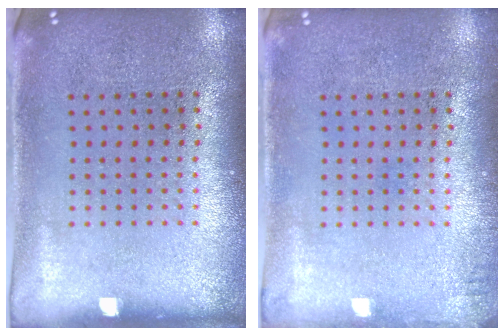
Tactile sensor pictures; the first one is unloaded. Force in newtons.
{"total": 0.9, "press": 0.9, "slide": 0.2}